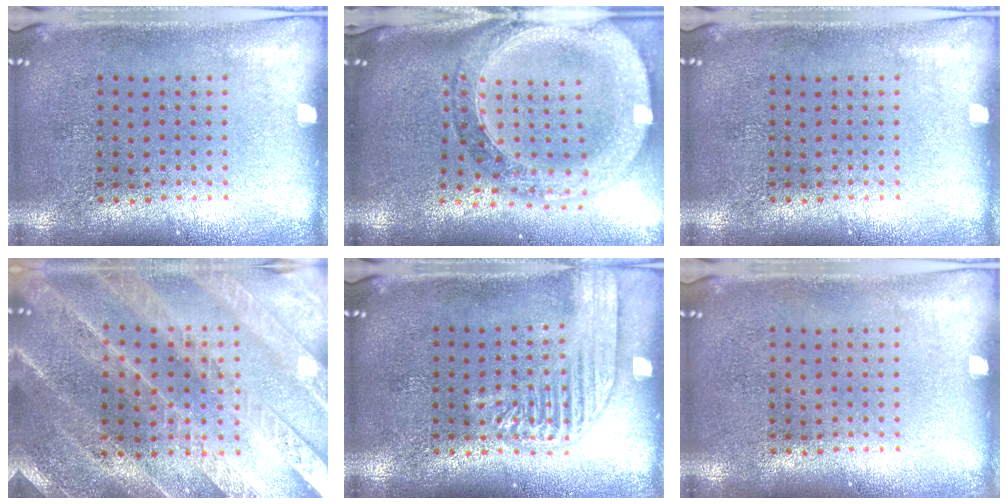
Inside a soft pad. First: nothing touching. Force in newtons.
{"total": 2.6, "press": 2.3, "slide": 1.3}
{"total": 0.0}
{"total": 2.5, "press": 2.5, "slide": 0.3}
{"total": 3.0, "press": 3.0, "slide": 0.3}
{"total": 0.0}